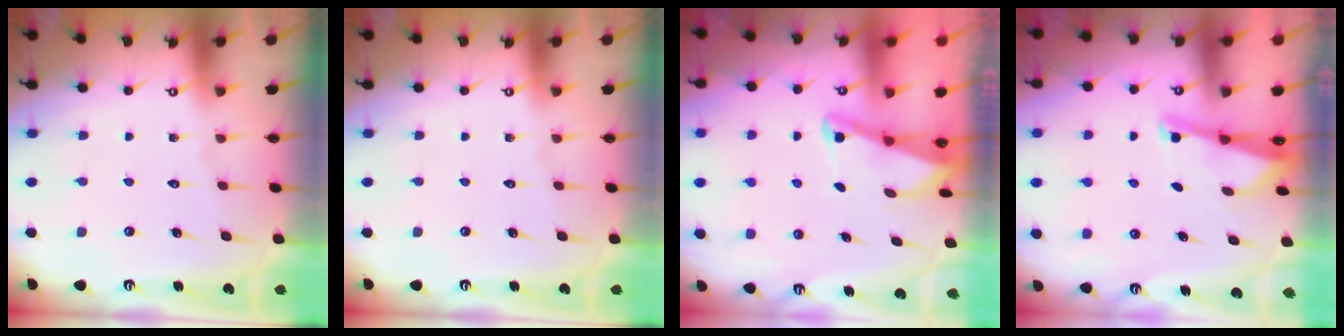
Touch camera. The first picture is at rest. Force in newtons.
{"total": 0.0}
{"total": 2.1, "press": 2.0, "slide": 0.3}
{"total": 3.5, "press": 3.5, "slide": 0.5}